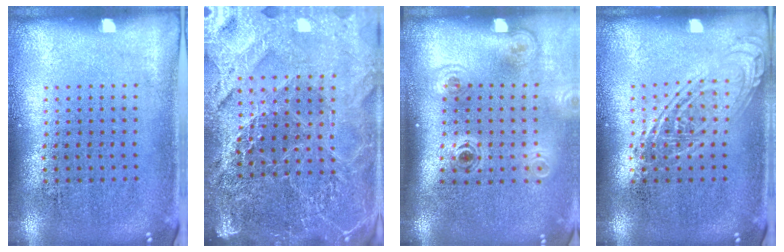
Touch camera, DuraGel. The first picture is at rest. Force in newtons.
{"total": 5.1, "press": 4.6, "slide": 2.2}
{"total": 1.8, "press": 1.2, "slide": 1.4}
{"total": 2.4, "press": 2.3, "slide": 0.3}